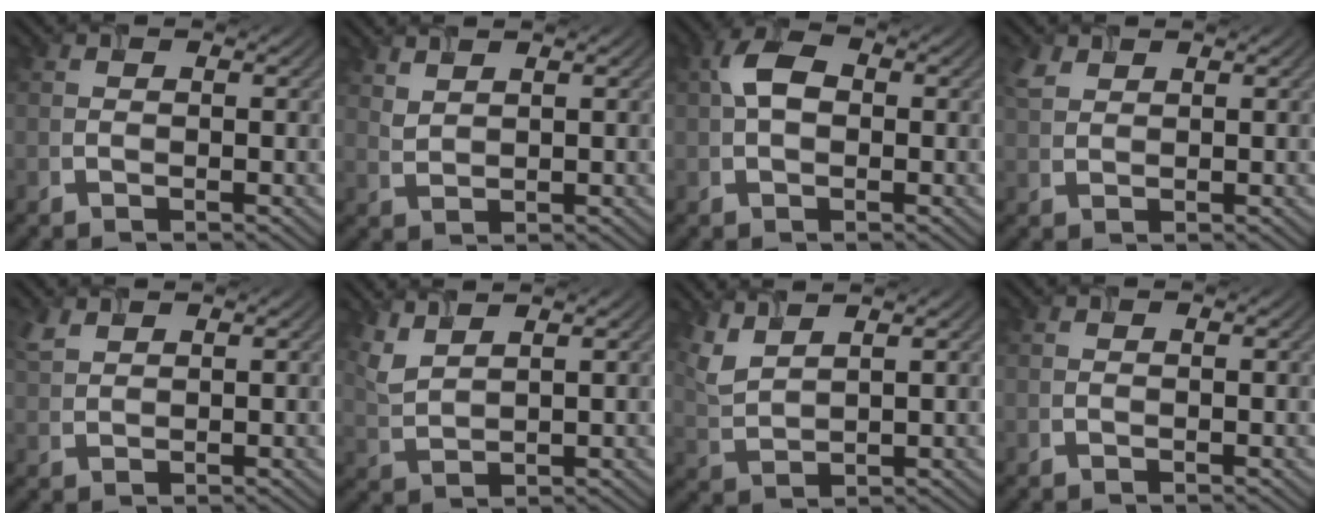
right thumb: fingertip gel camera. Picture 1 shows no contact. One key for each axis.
{"total": 2.3, "fx": 1.9, "fy": 0.7, "fz": 1.1, "tx": -0.026, "ty": 0.002, "tz": 0.044}
{"total": 4.3, "fx": 0.6, "fy": 2.7, "fz": 3.3, "tx": -0.068, "ty": 0.010, "tz": 0.004}
{"total": 2.3, "fx": 1.6, "fy": 1.2, "fz": 1.1, "tx": -0.032, "ty": 0.004, "tz": 0.039}
{"total": 2.4, "fx": 1.8, "fy": 1.0, "fz": 1.2, "tx": -0.036, "ty": 0.004, "tz": 0.046}
{"total": 3.8, "fx": 3.0, "fy": 0.9, "fz": 2.2, "tx": -0.065, "ty": 0.004, "tz": 0.071}
{"total": 4.3, "fx": 3.3, "fy": 1.1, "fz": 2.5, "tx": -0.076, "ty": 0.005, "tz": 0.075}
{"total": 0.0}